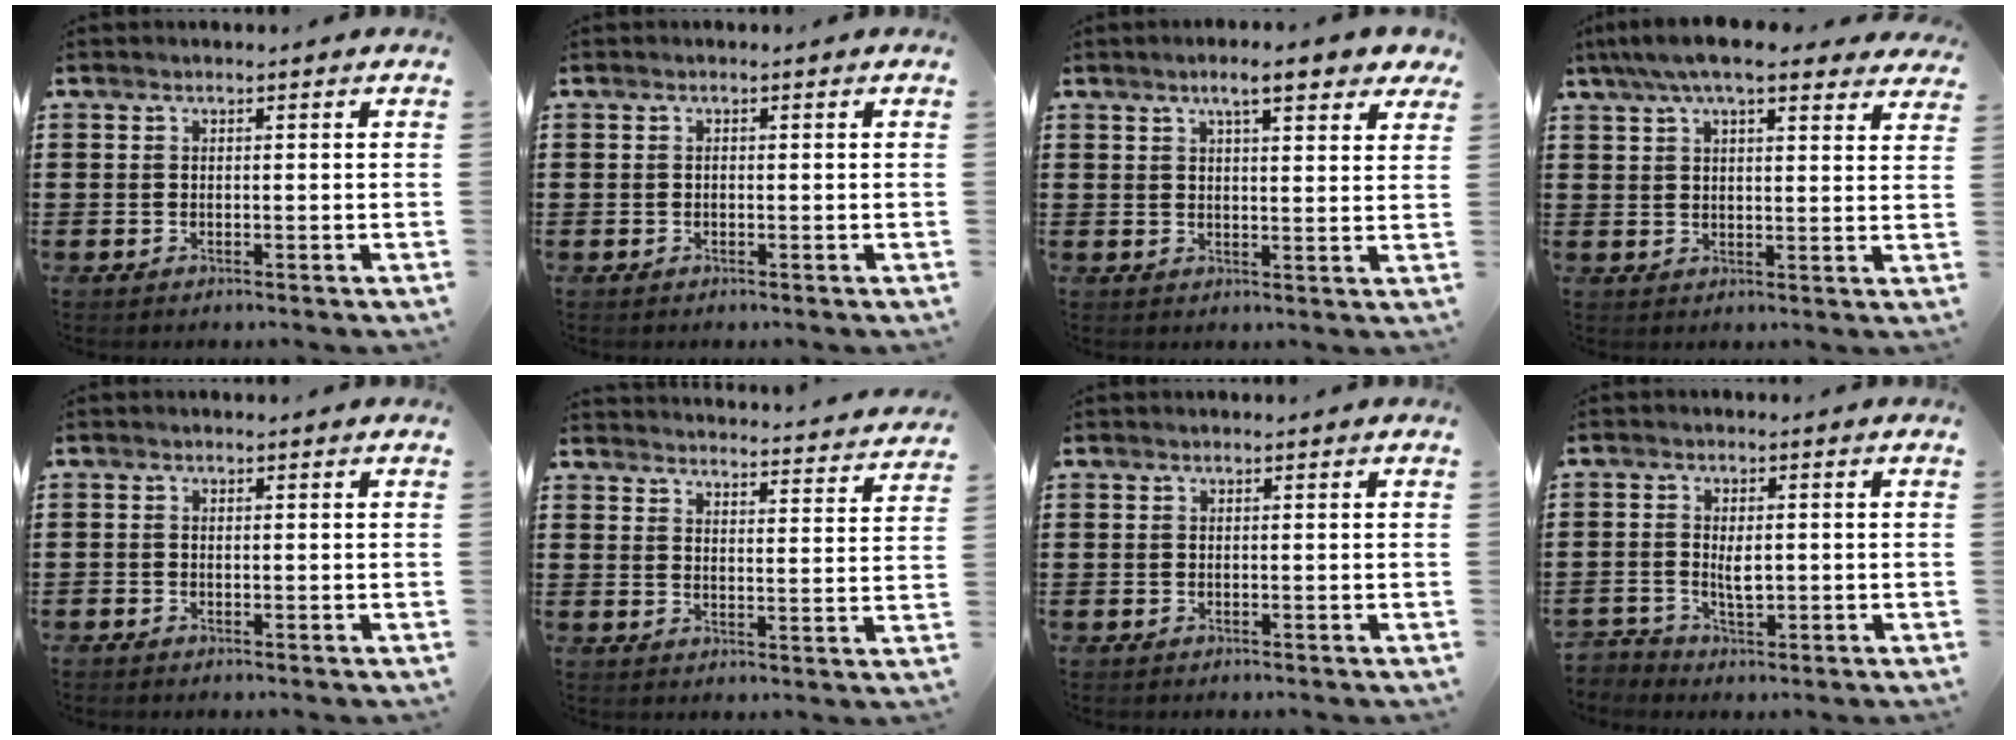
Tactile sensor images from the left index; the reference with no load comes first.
{"total": 0.0}
{"total": 6.1, "force": [4.3, 1.0, 4.1], "torque": [-0.075, 0.000, 0.071]}
{"total": 7.6, "force": [6.1, 1.5, 4.2], "torque": [-0.097, -0.008, 0.112]}
{"total": 0.6, "force": [-0.5, 0.3, -0.1], "torque": [-0.001, 0.000, -0.011]}
{"total": 3.6, "force": [3.6, -0.4, 0.0], "torque": [-0.010, -0.036, 0.057]}
{"total": 0.0}
{"total": 2.4, "force": [-0.5, 1.6, 1.7], "torque": [-0.036, 0.003, -0.012]}